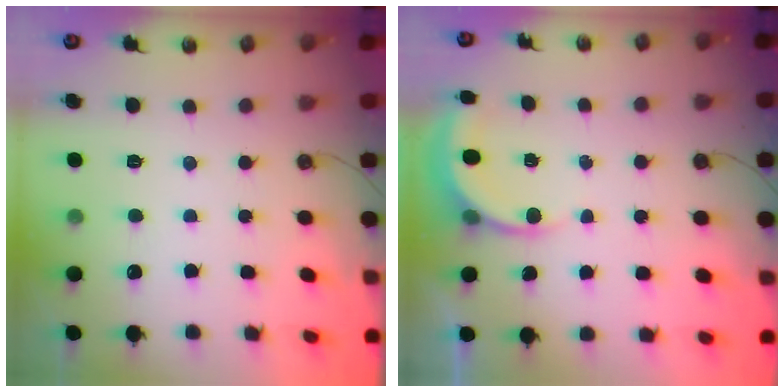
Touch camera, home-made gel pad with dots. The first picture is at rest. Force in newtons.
{"total": 5.4, "press": 5.4, "slide": 0.2}